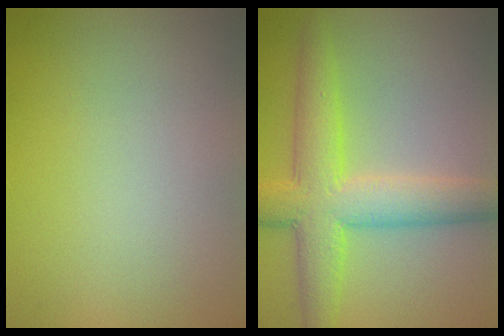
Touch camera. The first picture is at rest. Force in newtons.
{"total": 7.2, "press": 7.2, "slide": 0.1}